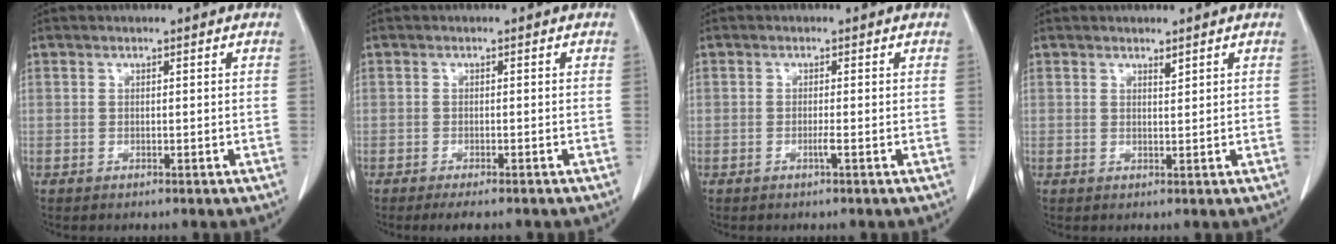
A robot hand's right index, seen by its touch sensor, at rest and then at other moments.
{"total": 4.1, "force": [-3.4, 0.6, 2.2], "torque": [-0.025, -0.008, -0.046]}
{"total": 1.0, "force": [-0.4, -0.2, 0.9], "torque": [-0.016, -0.001, -0.008]}
{"total": 0.9, "force": [0.7, 0.1, 0.4], "torque": [-0.011, -0.007, 0.013]}